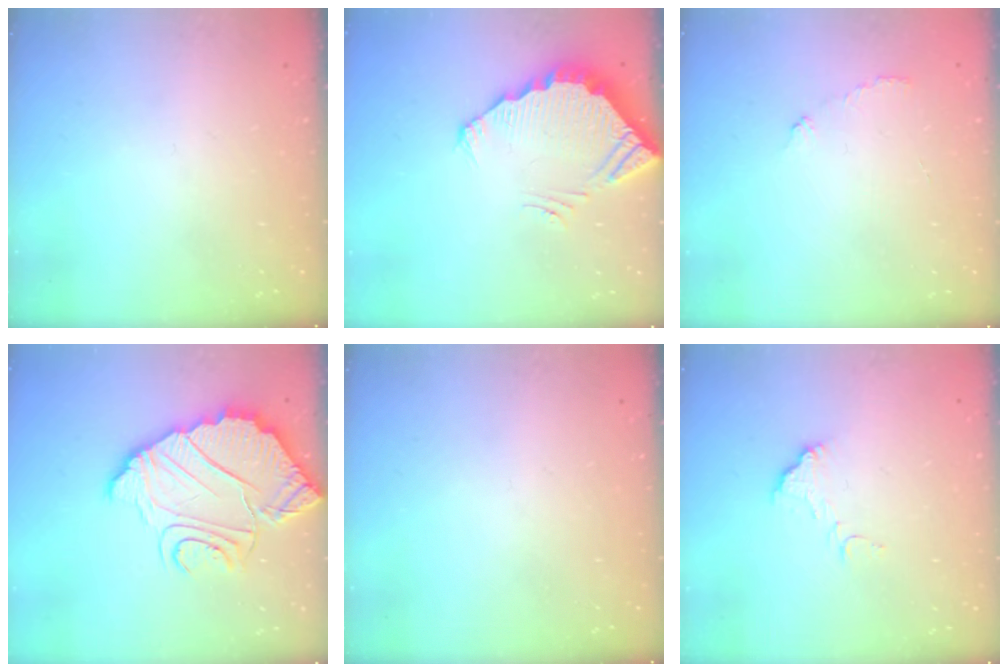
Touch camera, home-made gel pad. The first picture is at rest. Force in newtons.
{"total": 3.9, "press": 3.9, "slide": 0.3}
{"total": 3.6, "press": 3.6, "slide": 0.3}
{"total": 11.4, "press": 11.4, "slide": 1.0}
{"total": 0.0}
{"total": 7.2, "press": 7.2, "slide": 0.4}